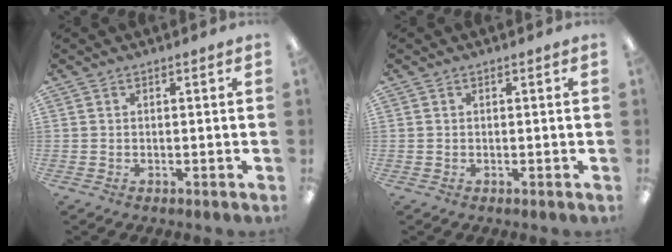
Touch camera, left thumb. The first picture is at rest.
{"total": 0.0}